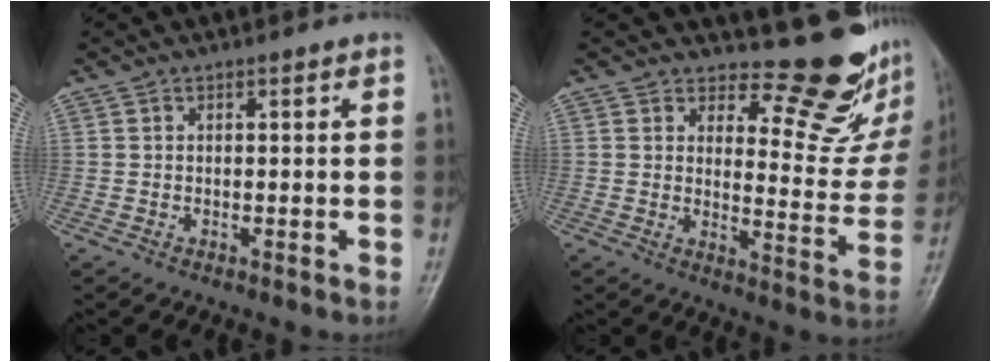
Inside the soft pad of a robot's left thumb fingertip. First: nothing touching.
{"total": 13.5, "force": [12.0, 4.5, 4.2], "torque": [-0.012, -0.132, 0.141]}